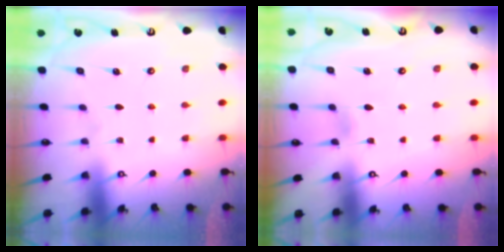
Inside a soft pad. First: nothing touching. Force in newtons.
{"total": 4.0, "press": 4.0, "slide": 0.4}